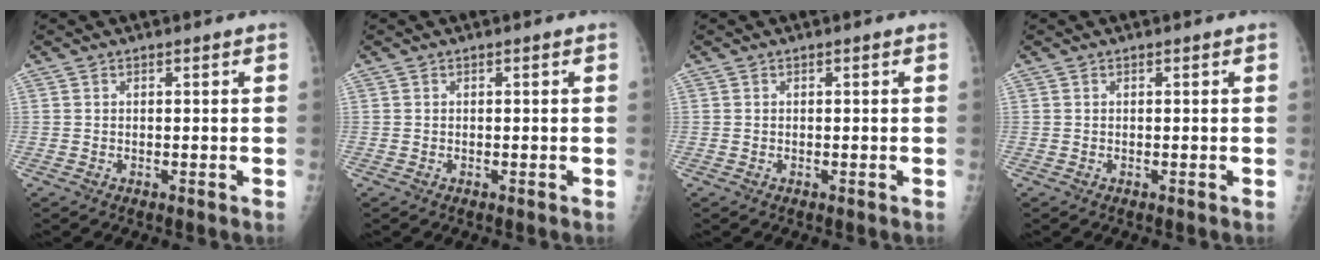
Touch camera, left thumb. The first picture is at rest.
{"total": 0.0}
{"total": 0.0}
{"total": 0.0}